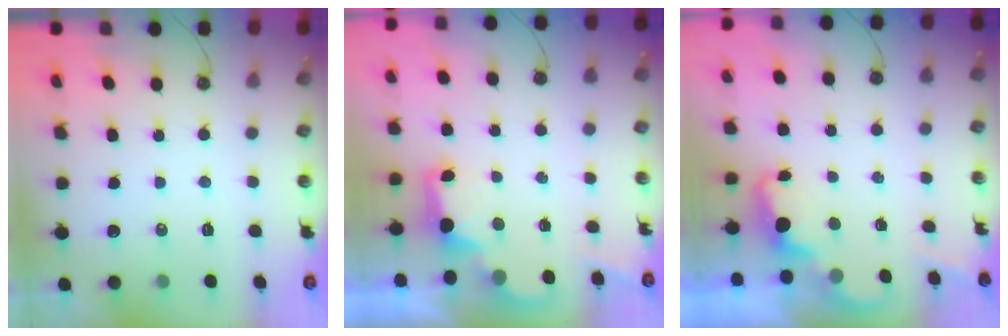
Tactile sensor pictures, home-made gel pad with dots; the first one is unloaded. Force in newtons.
{"total": 3.0, "press": 2.9, "slide": 0.6}
{"total": 2.4, "press": 2.4, "slide": 0.5}